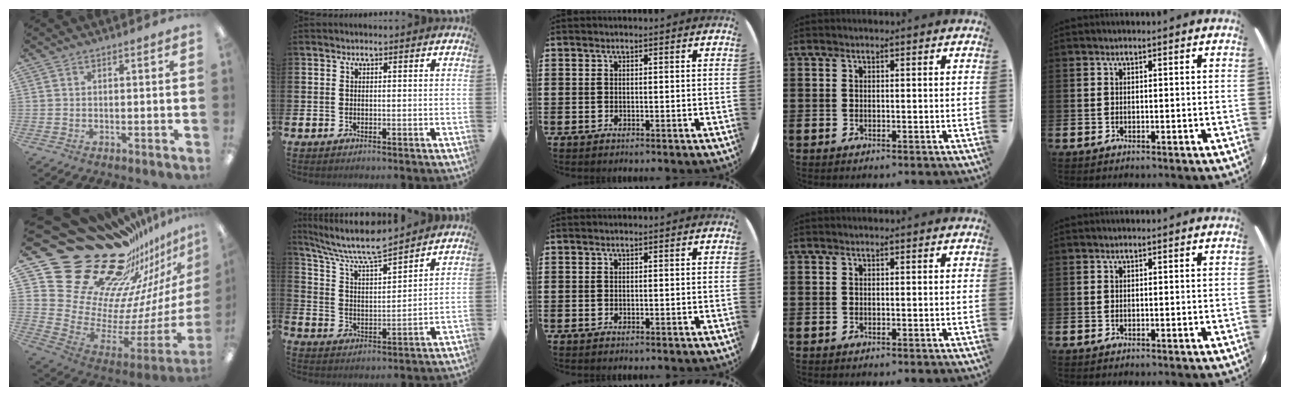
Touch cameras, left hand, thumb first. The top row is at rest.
{"thumb": {"total": 31.2, "force": [22.9, 16.6, 13.2], "torque": [-0.151, -0.228, 0.478]}, "index": {"total": 8.2, "force": [7.5, 0.8, 3.2], "torque": [-0.096, -0.047, 0.130]}}